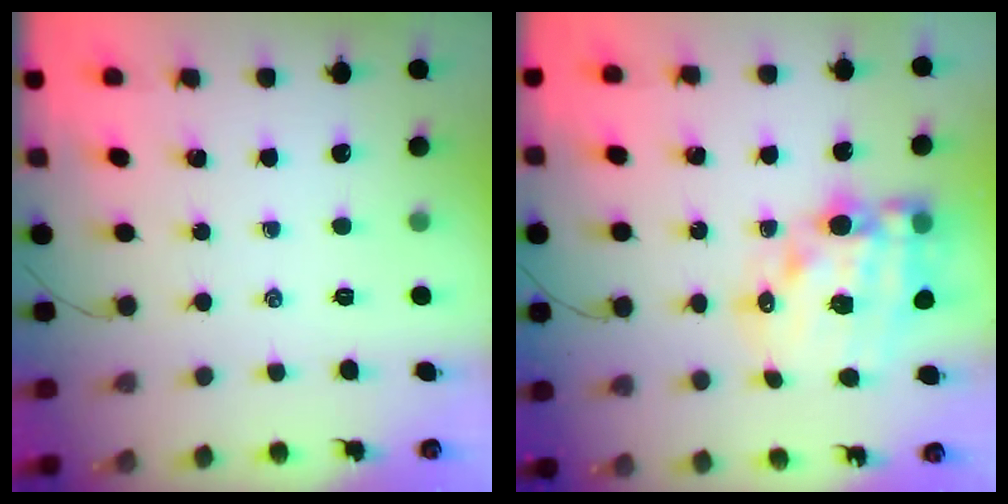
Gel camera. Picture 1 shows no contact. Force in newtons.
{"total": 18.6, "press": 18.0, "slide": 4.4}